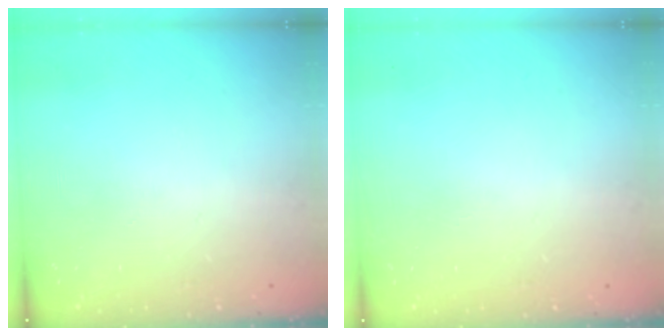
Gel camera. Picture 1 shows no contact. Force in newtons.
{"total": 0.8, "press": 0.8, "slide": 0.1}